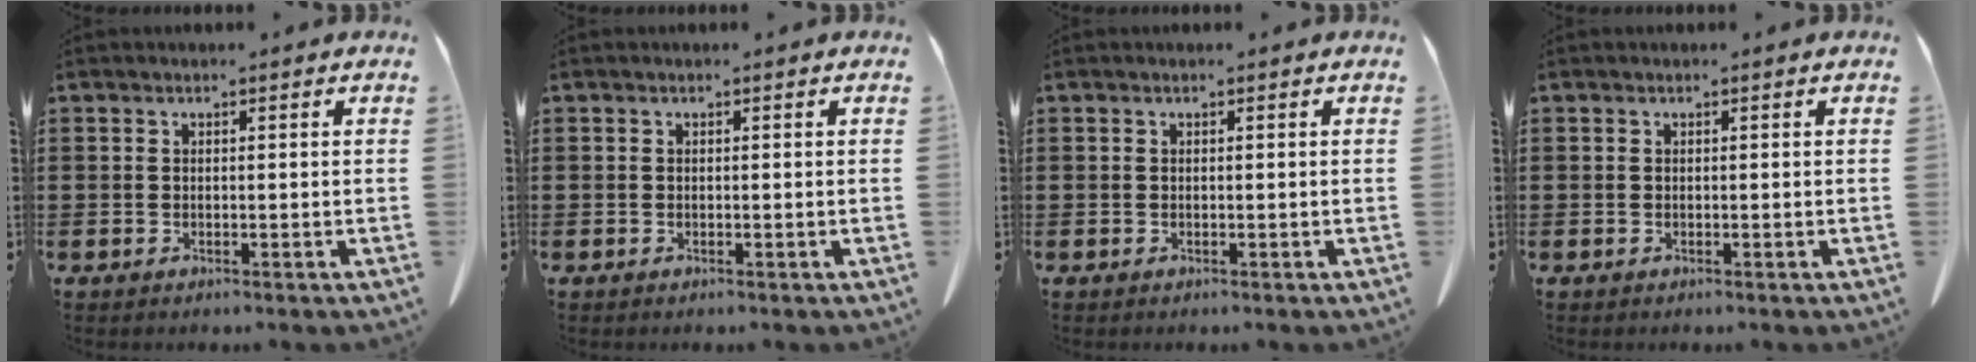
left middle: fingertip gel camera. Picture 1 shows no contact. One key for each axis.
{"total": 0.0}
{"total": 0.0}
{"total": 0.0}